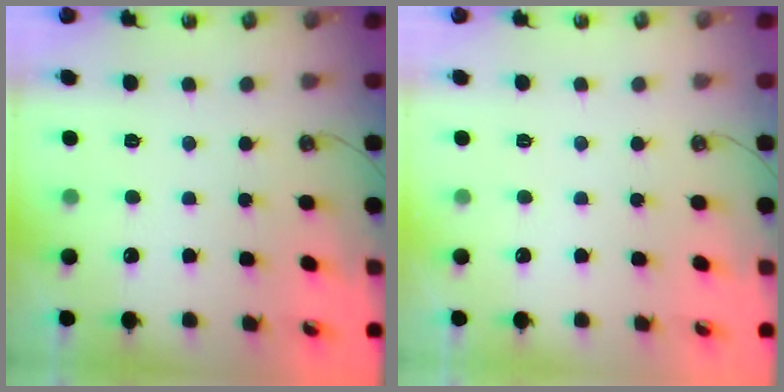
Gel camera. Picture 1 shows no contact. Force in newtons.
{"total": 0.0}